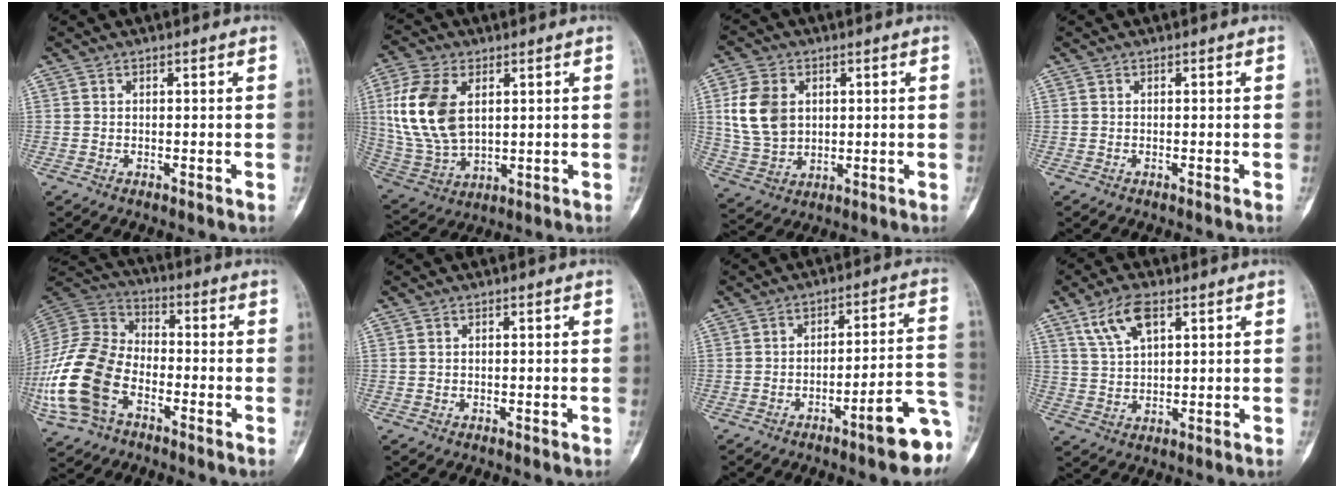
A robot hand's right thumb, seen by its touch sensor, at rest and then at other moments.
{"total": 15.1, "force": [3.5, 9.2, 11.4], "torque": [-0.235, -0.010, 0.078]}
{"total": 10.7, "force": [2.3, 8.0, 6.8], "torque": [-0.122, -0.007, 0.053]}
{"total": 0.0}
{"total": 19.8, "force": [-7.1, 12.7, 13.5], "torque": [-0.298, 0.034, -0.139]}
{"total": 0.0}
{"total": 11.7, "force": [-6.0, 2.1, 9.8], "torque": [-0.112, 0.045, -0.078]}
{"total": 7.7, "force": [4.2, 3.4, 5.6], "torque": [-0.102, -0.008, 0.084]}